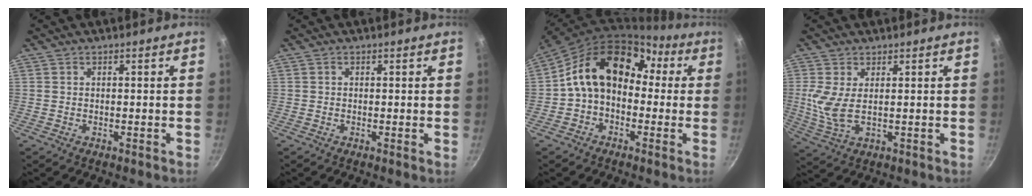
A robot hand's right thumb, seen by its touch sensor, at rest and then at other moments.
{"total": 0.0}
{"total": 15.8, "force": [1.4, 11.7, 10.6], "torque": [-0.147, 0.057, 0.003]}
{"total": 6.1, "force": [1.1, 2.7, 5.4], "torque": [-0.120, -0.007, 0.029]}